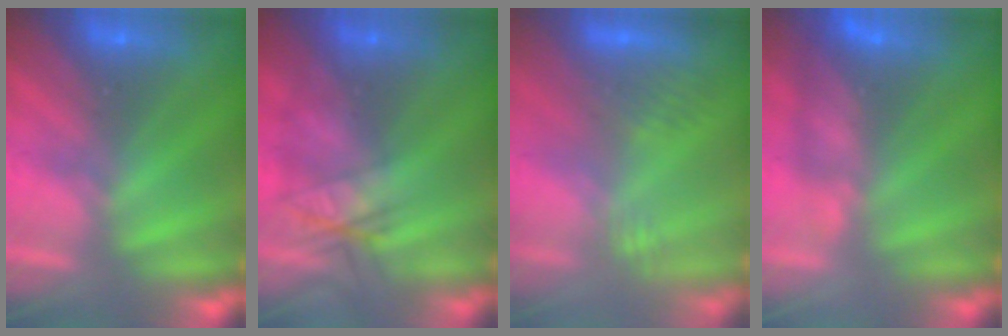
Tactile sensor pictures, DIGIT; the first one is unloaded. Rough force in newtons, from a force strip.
{"total": 2.1}
{"total": 2.7}
{"total": 5.0}